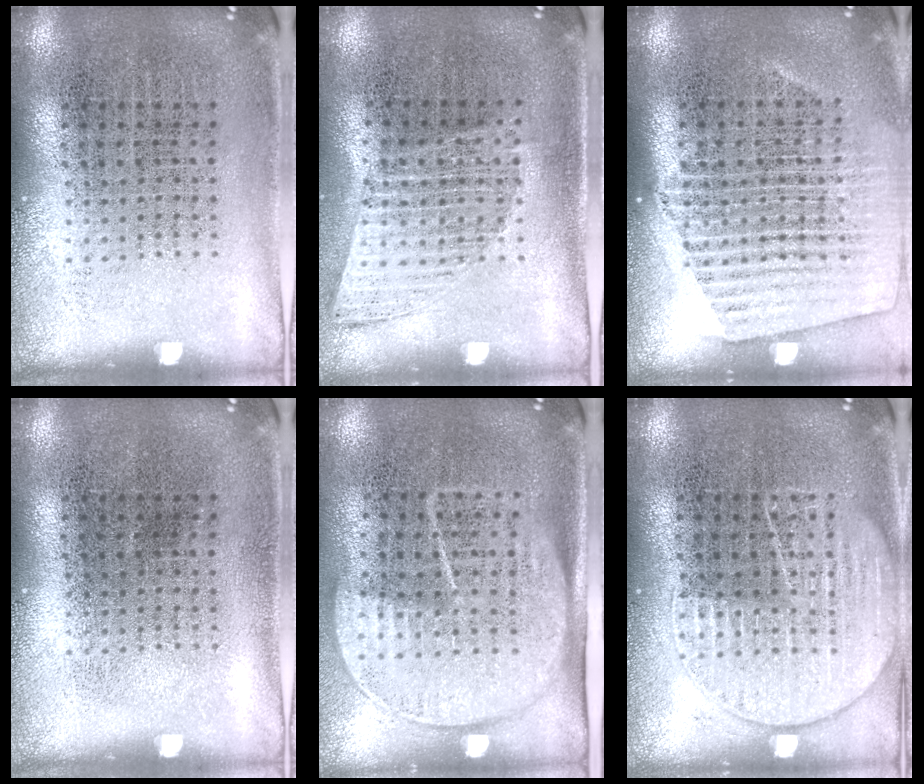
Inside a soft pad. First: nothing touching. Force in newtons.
{"total": 1.0, "press": 1.0, "slide": 0.1}
{"total": 1.6, "press": 1.5, "slide": 0.6}
{"total": 0.0}
{"total": 1.8, "press": 1.4, "slide": 1.0}
{"total": 2.6, "press": 2.6, "slide": 0.3}